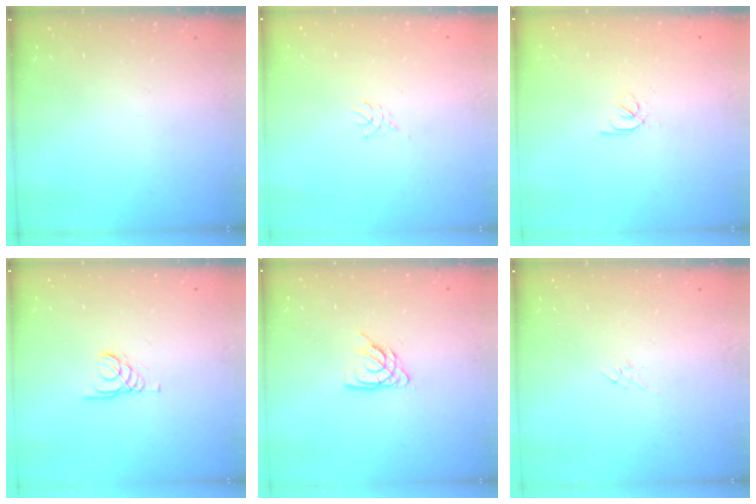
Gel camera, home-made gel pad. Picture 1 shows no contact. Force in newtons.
{"total": 3.2, "press": 3.1, "slide": 0.6}
{"total": 2.4, "press": 2.3, "slide": 0.7}
{"total": 1.5, "press": 1.4, "slide": 0.1}
{"total": 7.1, "press": 7.0, "slide": 0.6}
{"total": 2.7, "press": 2.5, "slide": 0.9}